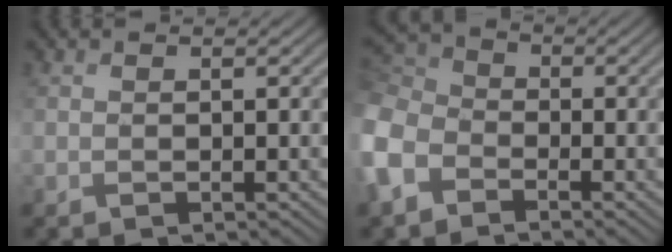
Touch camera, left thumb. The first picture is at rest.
{"total": 8.6, "force": [-4.1, 6.0, 4.6], "torque": [-0.150, -0.010, -0.101]}